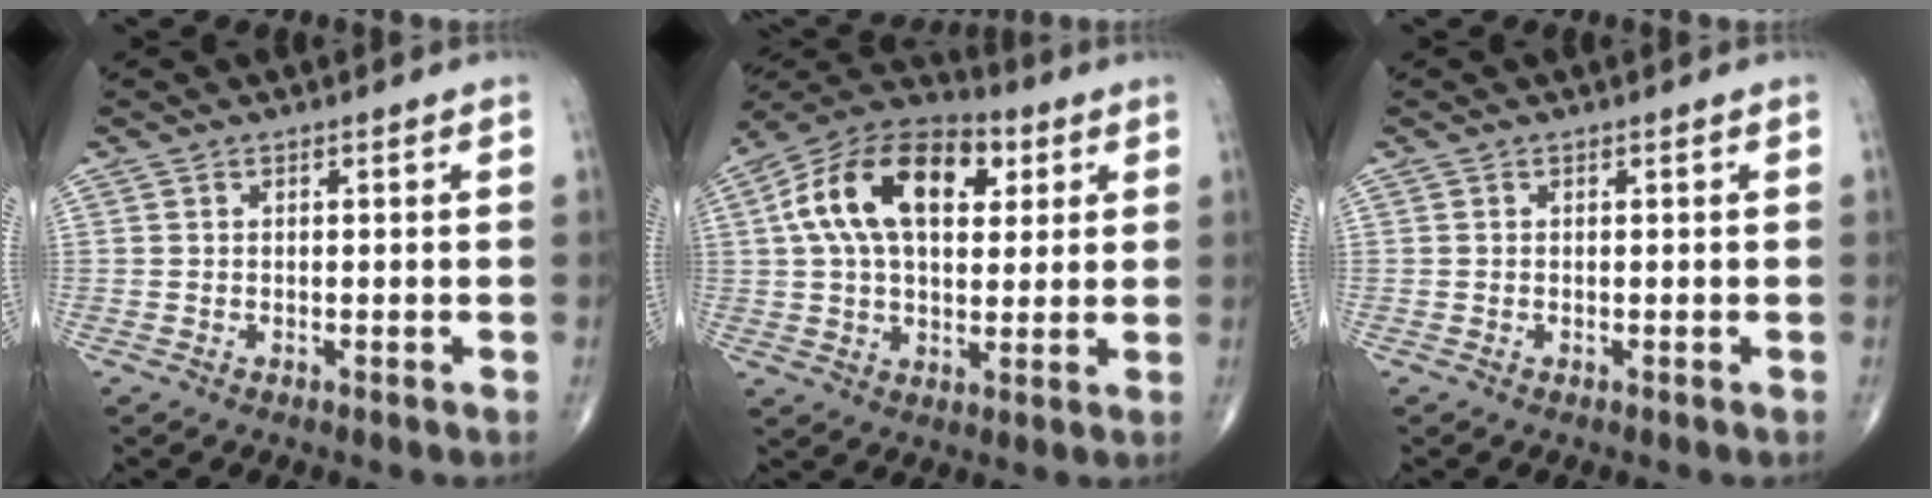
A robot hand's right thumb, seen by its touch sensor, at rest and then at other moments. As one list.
[{"total": 19.7, "force": [5.4, 11.6, 14.9], "torque": [-0.239, 0.014, 0.080]}, {"total": 0.0}]